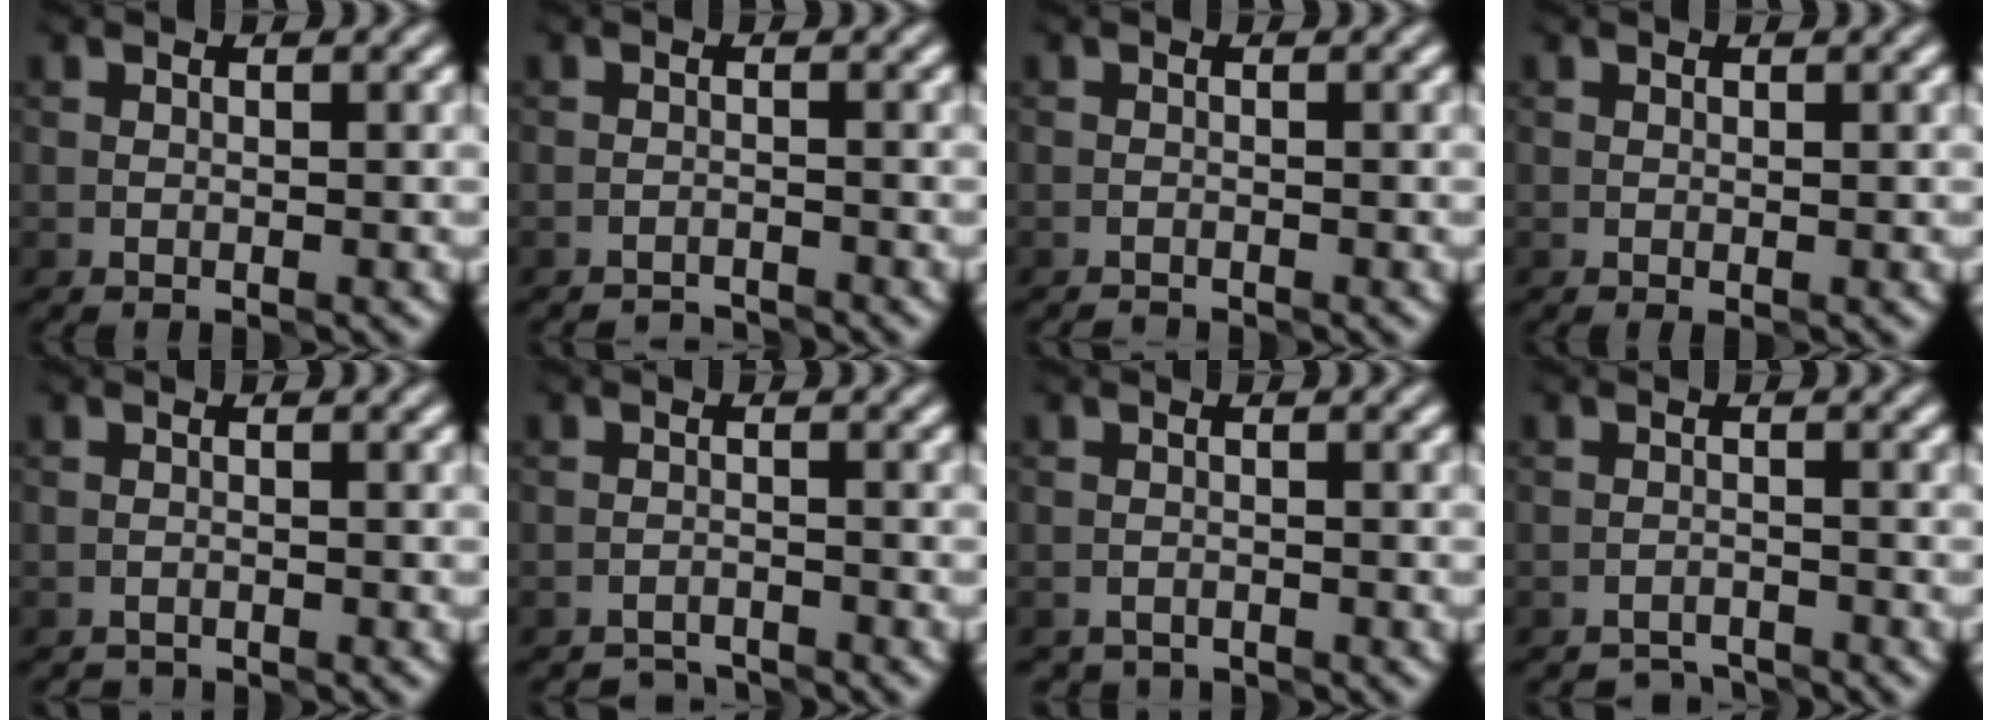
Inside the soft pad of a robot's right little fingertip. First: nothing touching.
{"total": 2.4, "force": [-2.4, 0.1, 0.2], "torque": [0.000, -0.004, -0.048]}
{"total": 1.0, "force": [-1.0, 0.0, -0.1], "torque": [0.001, -0.004, -0.024]}
{"total": 0.0}
{"total": 1.5, "force": [-1.5, 0.1, -0.1], "torque": [0.003, -0.004, -0.033]}
{"total": 3.0, "force": [-2.9, 0.3, 0.2], "torque": [-0.001, -0.004, -0.057]}
{"total": 2.0, "force": [-1.9, 0.4, -0.1], "torque": [0.005, -0.008, -0.040]}
{"total": 3.0, "force": [-3.0, 0.4, 0.2], "torque": [-0.002, -0.004, -0.058]}